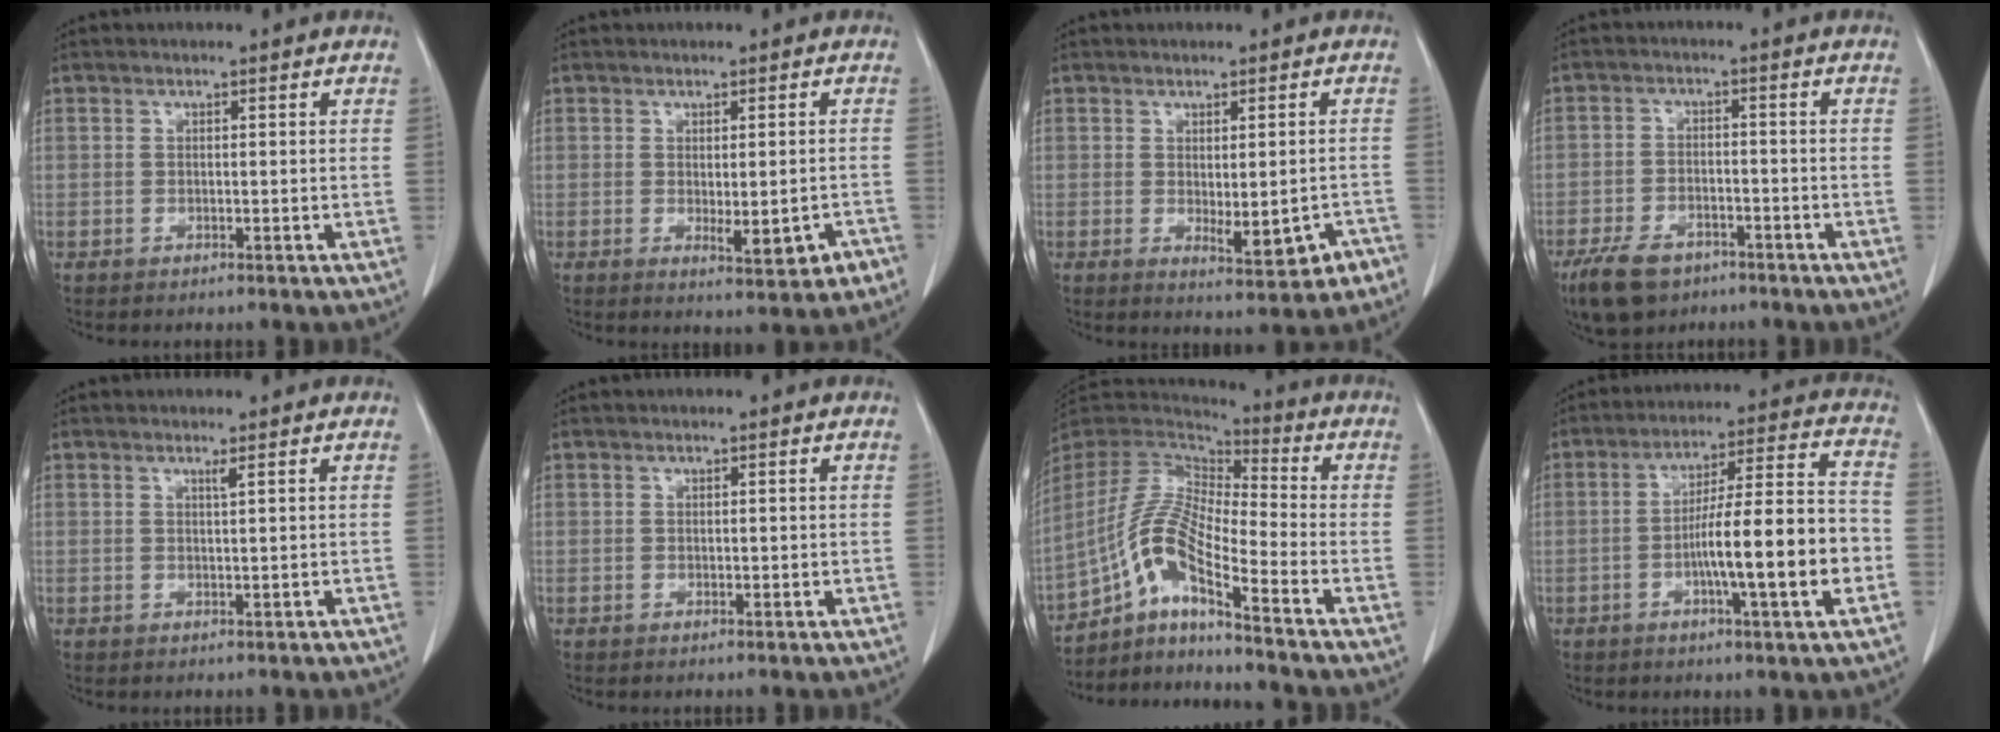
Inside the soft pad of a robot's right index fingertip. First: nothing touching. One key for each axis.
{"total": 5.2, "fx": -1.8, "fy": 1.5, "fz": 4.7, "tx": -0.056, "ty": -0.009, "tz": -0.016}
{"total": 6.1, "fx": -2.1, "fy": 2.0, "fz": 5.4, "tx": -0.060, "ty": -0.010, "tz": -0.018}
{"total": 8.0, "fx": -5.5, "fy": 4.3, "fz": 4.0, "tx": -0.078, "ty": -0.005, "tz": -0.091}
{"total": 0.9, "fx": 0.6, "fy": -0.3, "fz": 0.7, "tx": -0.019, "ty": -0.008, "tz": 0.012}
{"total": 0.5, "fx": 0.1, "fy": 0.3, "fz": 0.4, "tx": -0.006, "ty": -0.001, "tz": 0.003}
{"total": 11.4, "fx": -7.2, "fy": 0.9, "fz": 8.9, "tx": -0.191, "ty": 0.010, "tz": -0.138}
{"total": 14.8, "fx": -3.6, "fy": 0.8, "fz": 14.4, "tx": -0.229, "ty": 0.012, "tz": -0.058}